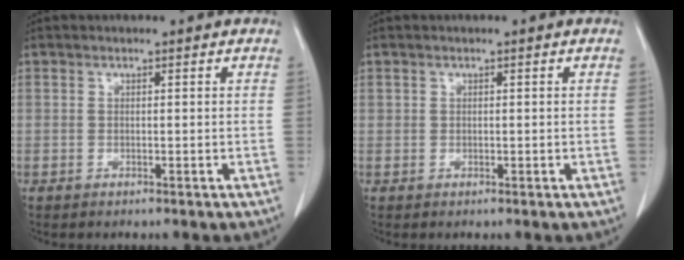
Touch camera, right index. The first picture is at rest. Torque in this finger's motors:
{"motor_torque": [-0.12, 0.11, -0.06, 0.00]}